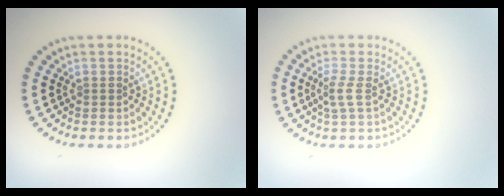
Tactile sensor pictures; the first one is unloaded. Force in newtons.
{"total": 1.6, "press": 1.3, "slide": 1.1}